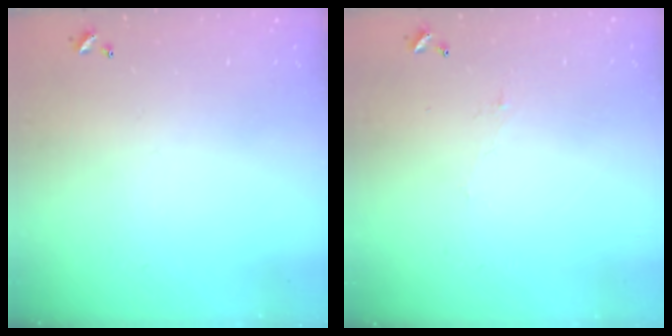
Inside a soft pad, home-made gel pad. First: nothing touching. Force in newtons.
{"total": 1.5, "press": 1.3, "slide": 0.6}